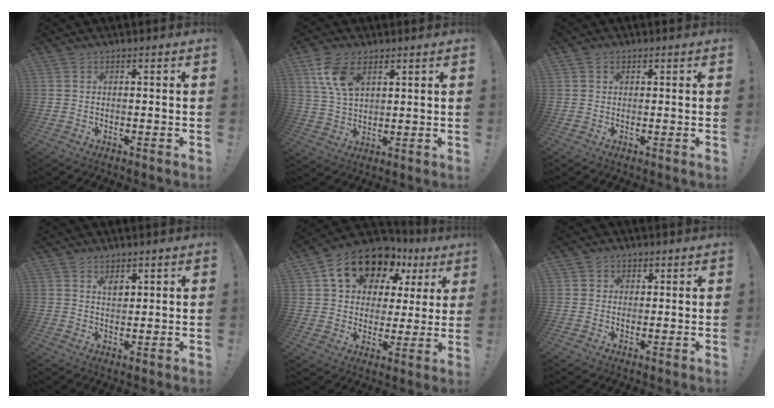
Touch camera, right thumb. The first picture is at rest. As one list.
[{"total": 10.1, "force": [5.2, 5.6, 6.6], "torque": [-0.118, -0.015, 0.097]}, {"total": 1.2, "force": [0.6, 1.0, 0.1], "torque": [0.006, -0.002, 0.010]}, {"total": 4.2, "force": [1.8, 2.6, 2.8], "torque": [-0.045, -0.002, 0.028]}, {"total": 16.5, "force": [10.3, 10.0, 8.3], "torque": [-0.139, -0.058, 0.189]}, {"total": 2.2, "force": [0.8, 2.0, 0.4], "torque": [0.001, -0.005, 0.013]}]